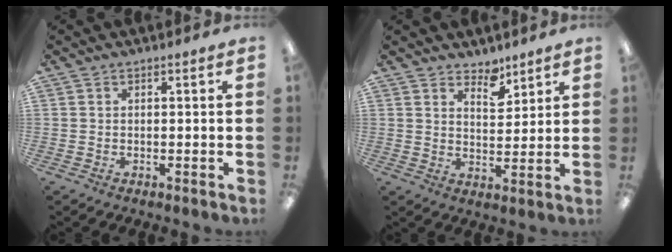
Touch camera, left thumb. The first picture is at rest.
{"total": 5.6, "force": [4.8, 2.5, 1.4], "torque": [0.000, -0.037, 0.083]}